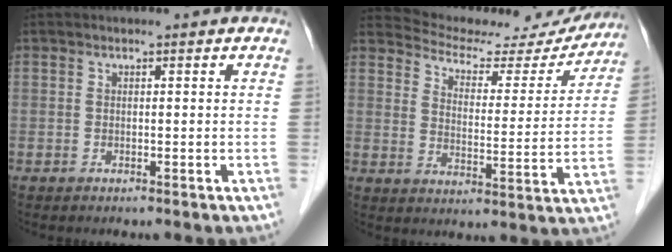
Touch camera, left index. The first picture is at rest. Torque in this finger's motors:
{"motor_torque": [0.88, -1.26, 0.05, -0.03]}